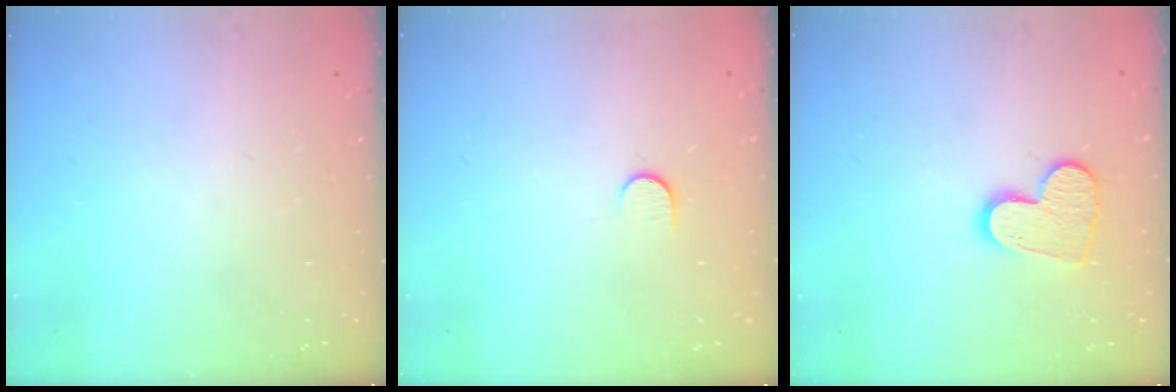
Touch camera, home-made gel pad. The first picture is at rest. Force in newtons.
{"total": 6.0, "press": 5.9, "slide": 0.7}
{"total": 11.2, "press": 11.2, "slide": 0.9}